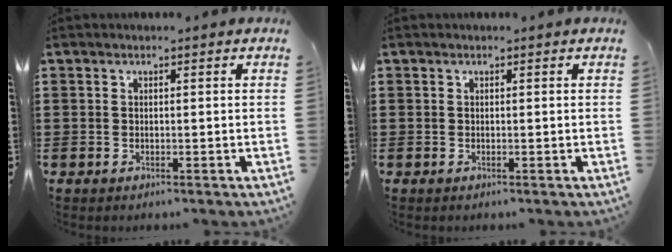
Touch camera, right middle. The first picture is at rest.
{"total": 0.0}